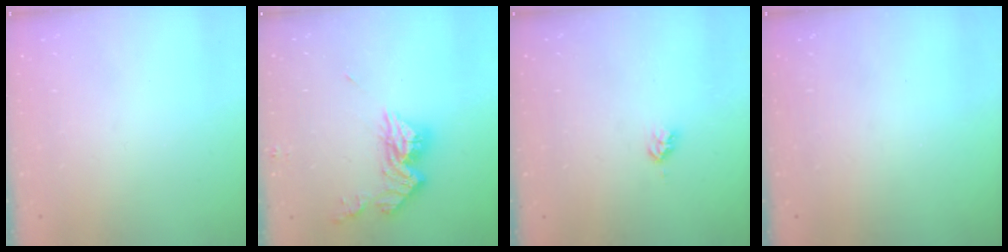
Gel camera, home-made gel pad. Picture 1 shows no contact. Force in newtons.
{"total": 12.3, "press": 12.2, "slide": 1.0}
{"total": 2.8, "press": 2.8, "slide": 0.2}
{"total": 0.0}